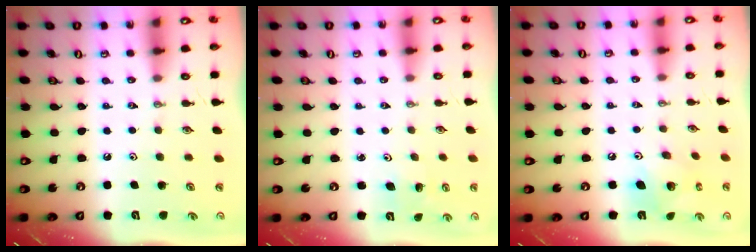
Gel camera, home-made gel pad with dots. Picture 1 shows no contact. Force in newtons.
{"total": 2.8, "press": 2.8, "slide": 0.3}
{"total": 10.1, "press": 10.1, "slide": 0.9}